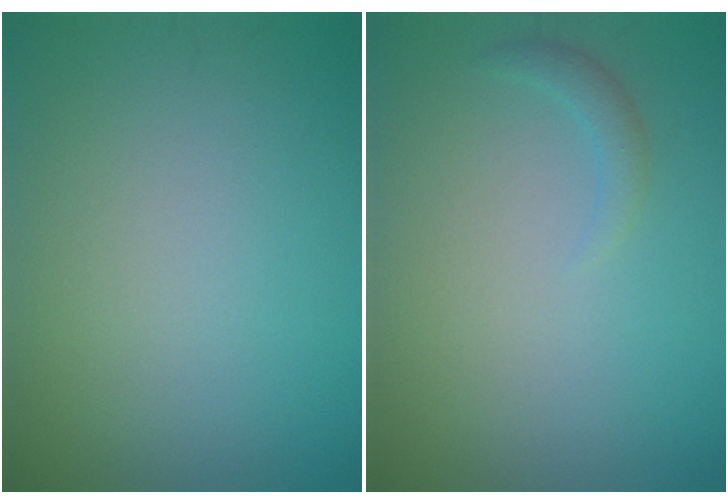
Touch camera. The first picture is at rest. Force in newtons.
{"total": 1.2, "press": 1.2, "slide": 0.2}